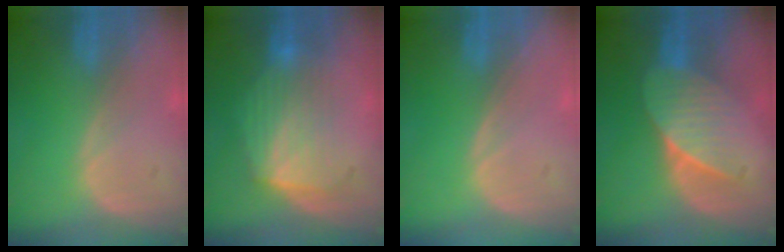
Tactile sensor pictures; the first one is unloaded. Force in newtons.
{"total": 6.7, "press": 6.7, "slide": 0.7}
{"total": 0.0}
{"total": 7.2, "press": 6.6, "slide": 2.8}